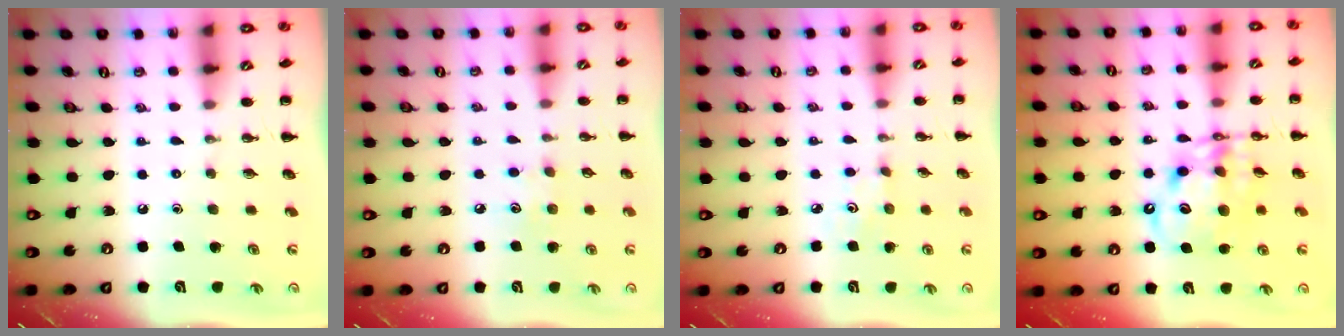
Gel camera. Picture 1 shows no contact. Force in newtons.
{"total": 5.8, "press": 5.6, "slide": 1.4}
{"total": 2.8, "press": 2.7, "slide": 0.7}
{"total": 12.3, "press": 11.8, "slide": 3.2}